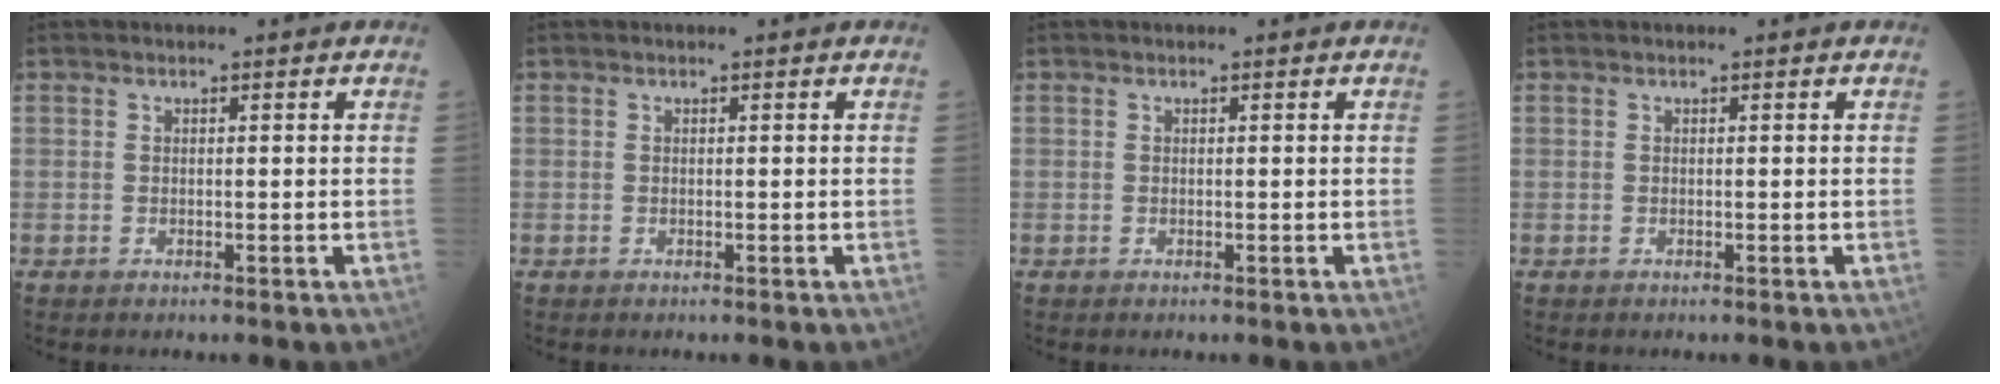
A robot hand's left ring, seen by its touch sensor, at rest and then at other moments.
{"total": 0.0}
{"total": 0.0}
{"total": 0.0}